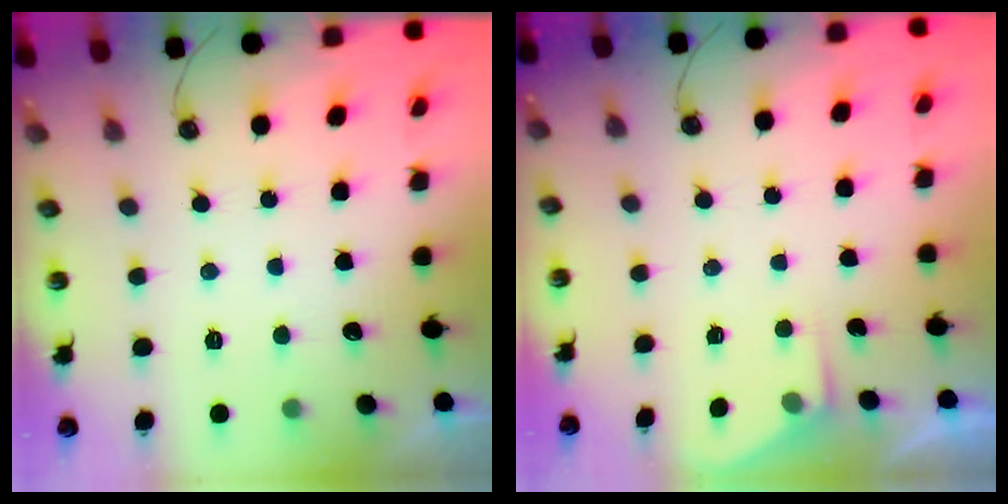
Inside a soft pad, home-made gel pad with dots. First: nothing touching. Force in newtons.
{"total": 2.4, "press": 2.4, "slide": 0.4}